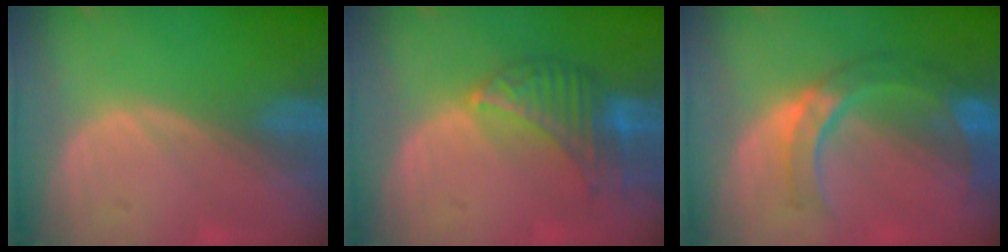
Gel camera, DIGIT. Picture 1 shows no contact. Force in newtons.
{"total": 7.1, "press": 6.7, "slide": 2.4}
{"total": 9.1, "press": 7.9, "slide": 4.5}